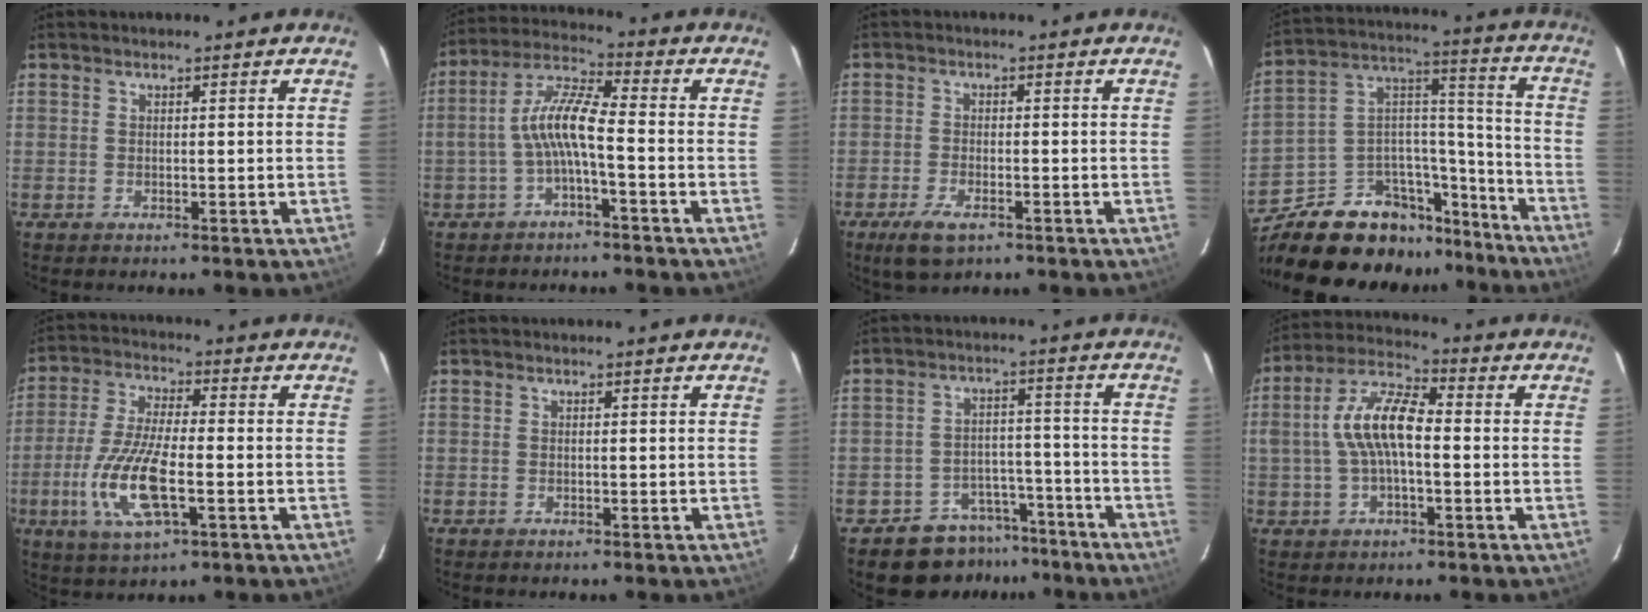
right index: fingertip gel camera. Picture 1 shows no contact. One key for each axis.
{"total": 7.5, "fx": -2.2, "fy": 1.0, "fz": 7.1, "tx": -0.166, "ty": 0.018, "tz": -0.042}
{"total": 5.6, "fx": -3.4, "fy": 2.3, "fz": 3.8, "tx": -0.096, "ty": -0.013, "tz": -0.062}
{"total": 21.1, "fx": -16.9, "fy": 10.4, "fz": 7.1, "tx": -0.145, "ty": 0.078, "tz": -0.253}
{"total": 13.1, "fx": -3.7, "fy": 4.1, "fz": 11.9, "tx": -0.254, "ty": -0.011, "tz": -0.071}
{"total": 0.0}
{"total": 8.6, "fx": -6.4, "fy": 5.6, "fz": 0.9, "tx": -0.021, "ty": 0.038, "tz": -0.085}
{"total": 10.6, "fx": -0.4, "fy": 4.5, "fz": 9.6, "tx": -0.197, "ty": 0.019, "tz": -0.011}